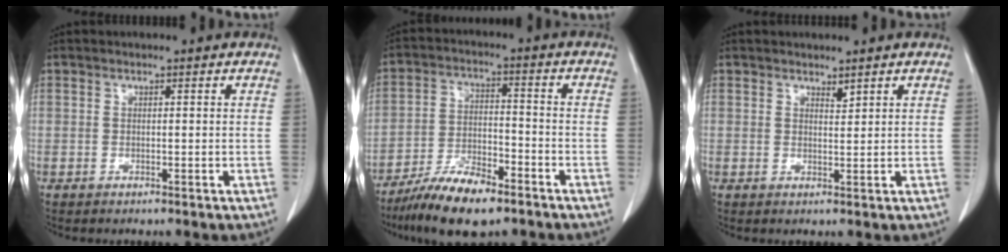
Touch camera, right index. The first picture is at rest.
{"total": 10.7, "force": [-7.9, 2.8, 6.7], "torque": [-0.123, -0.014, -0.141]}
{"total": 1.1, "force": [1.0, 0.2, 0.5], "torque": [-0.011, -0.007, 0.019]}